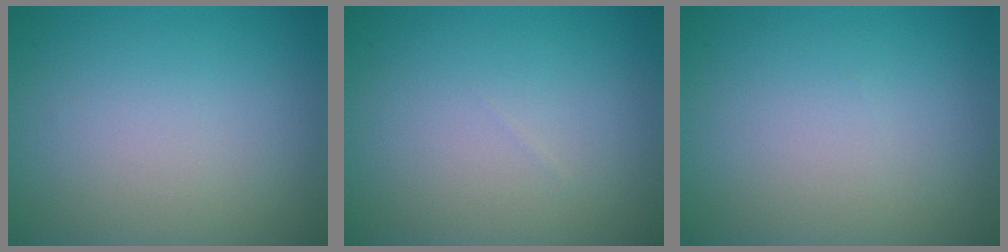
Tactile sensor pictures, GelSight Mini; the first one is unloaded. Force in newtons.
{"total": 0.0}
{"total": 0.0}